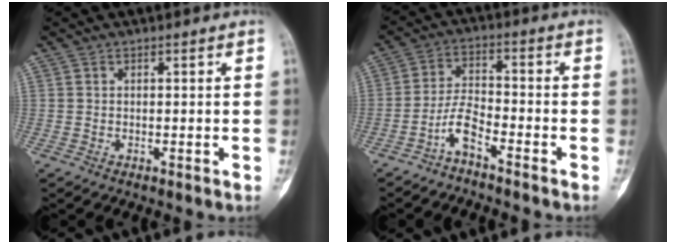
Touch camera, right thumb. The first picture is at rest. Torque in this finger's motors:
{"motor_torque": [-0.37, 0.25, 0.54, -0.10, 0.00]}